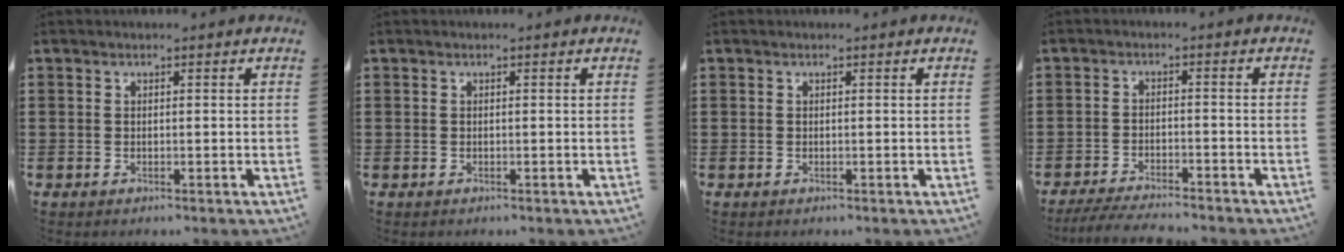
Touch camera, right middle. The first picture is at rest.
{"total": 0.0}
{"total": 0.0}
{"total": 3.9, "force": [-3.7, 0.1, 1.1], "torque": [-0.026, -0.007, -0.075]}